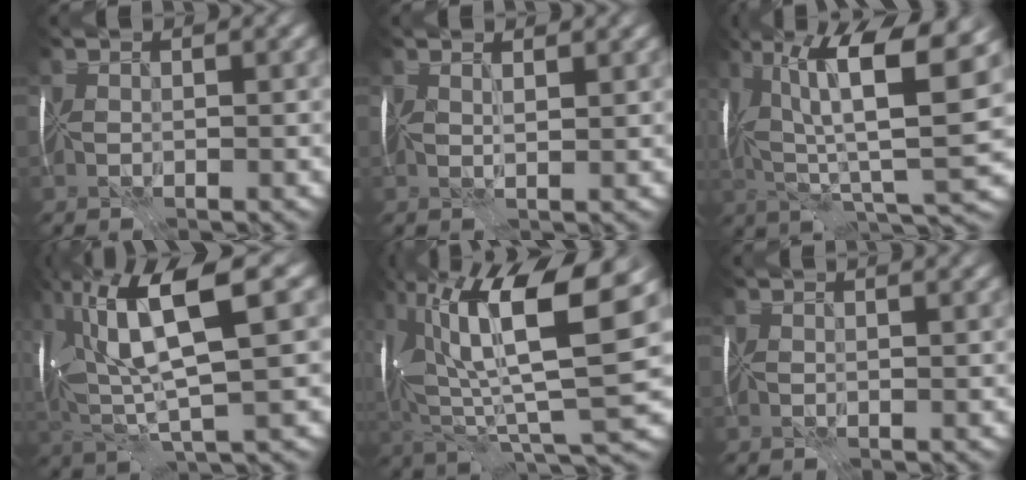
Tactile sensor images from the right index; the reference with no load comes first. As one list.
[{"total": 1.1, "force": [0.5, 0.1, 0.9], "torque": [-0.016, -0.003, 0.004]}, {"total": 12.9, "force": [4.3, 3.4, 11.7], "torque": [-0.202, 0.010, 0.070]}, {"total": 10.9, "force": [2.7, 3.0, 10.2], "torque": [-0.206, 0.013, 0.049]}, {"total": 14.6, "force": [3.9, 4.5, 13.3], "torque": [-0.253, 0.009, 0.063]}, {"total": 1.1, "force": [0.9, 0.1, 0.6], "torque": [-0.011, 0.003, 0.008]}]